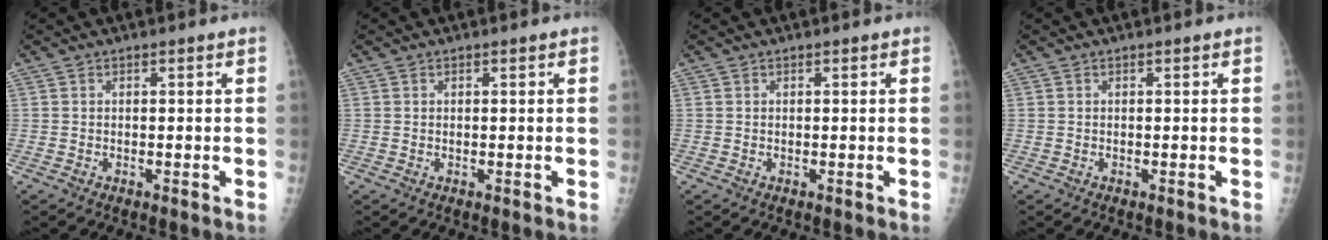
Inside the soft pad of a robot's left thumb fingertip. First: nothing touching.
{"total": 0.0}
{"total": 0.0}
{"total": 0.0}